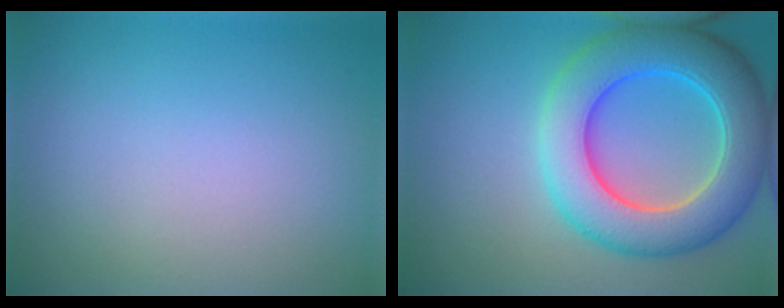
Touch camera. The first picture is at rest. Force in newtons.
{"total": 9.2, "press": 9.2, "slide": 0.2}